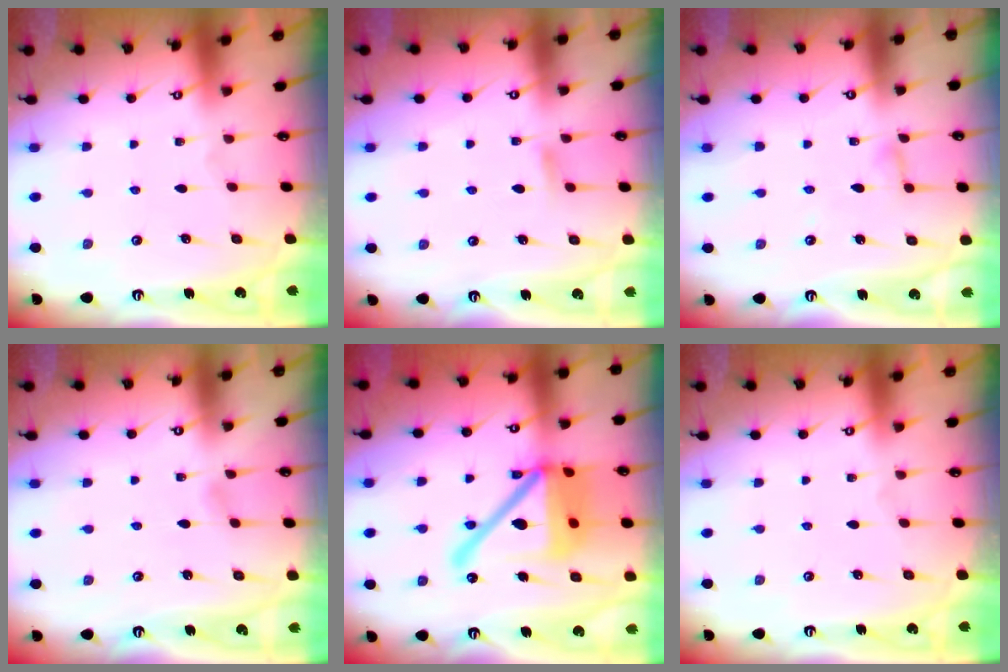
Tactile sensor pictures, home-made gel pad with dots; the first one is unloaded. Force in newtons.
{"total": 4.6, "press": 4.6, "slide": 0.6}
{"total": 3.3, "press": 3.3, "slide": 0.3}
{"total": 2.4, "press": 2.4, "slide": 0.3}
{"total": 22.6, "press": 22.5, "slide": 2.7}
{"total": 0.0}